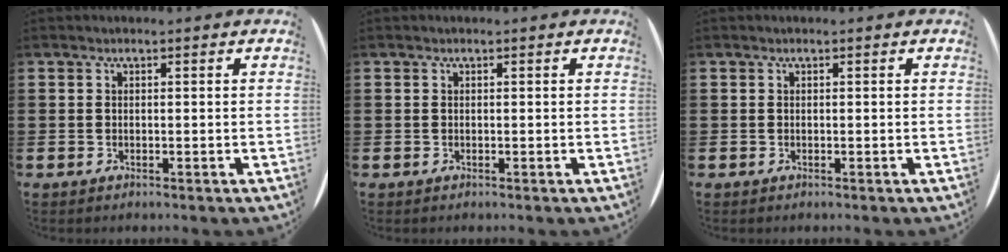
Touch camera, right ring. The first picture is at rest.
{"total": 0.0}
{"total": 0.0}